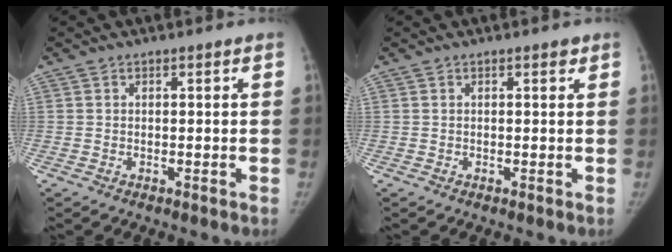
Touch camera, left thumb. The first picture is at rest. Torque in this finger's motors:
{"motor_torque": [0.16, -0.14, 0.29, 0.05, 0.09]}